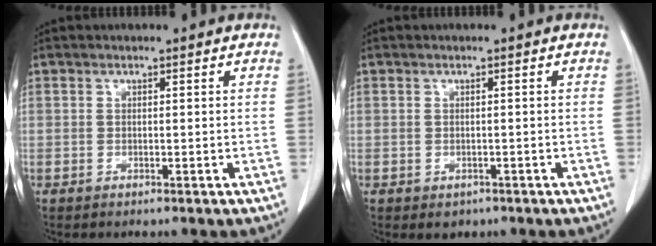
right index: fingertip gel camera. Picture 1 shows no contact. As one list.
[{"total": 1.5, "force": [-0.8, 1.2, 0.5], "torque": [-0.006, 0.001, -0.003]}]